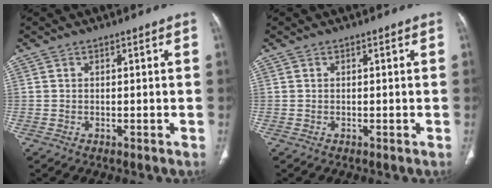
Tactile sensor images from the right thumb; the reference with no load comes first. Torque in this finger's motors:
{"motor_torque": [0.25, 0.25, -0.09, -0.03, 0.03]}